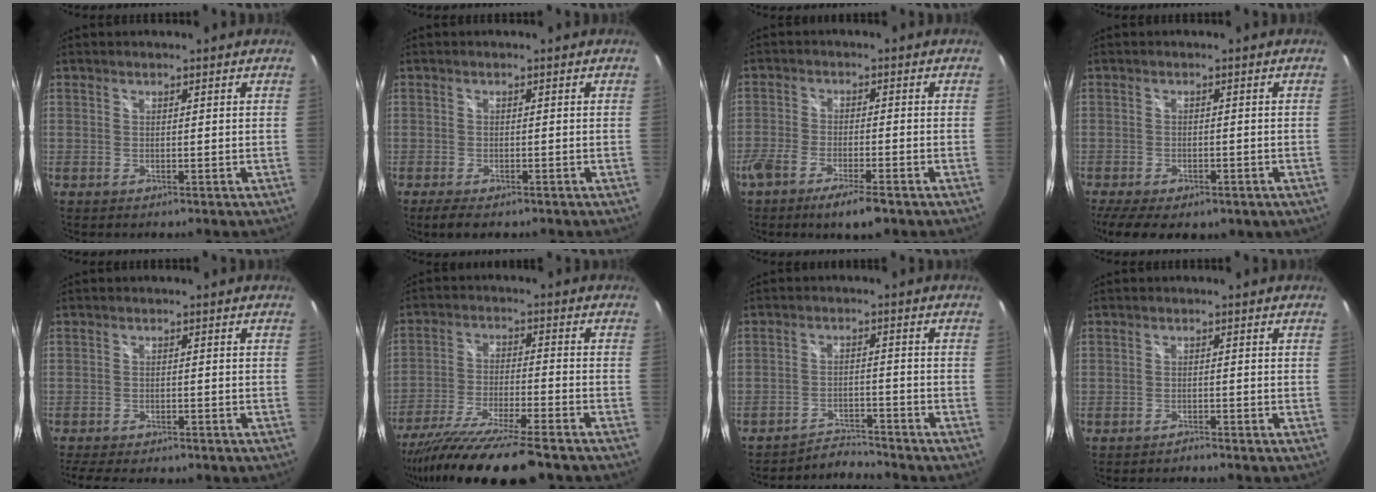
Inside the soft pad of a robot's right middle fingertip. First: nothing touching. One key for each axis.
{"total": 3.6, "fx": -2.6, "fy": 1.2, "fz": 2.2, "tx": -0.047, "ty": -0.017, "tz": -0.042}
{"total": 8.1, "fx": -5.7, "fy": 1.5, "fz": 5.5, "tx": -0.126, "ty": -0.023, "tz": -0.105}
{"total": 11.2, "fx": -7.0, "fy": 5.6, "fz": 6.7, "tx": -0.155, "ty": -0.035, "tz": -0.097}
{"total": 8.4, "fx": -7.0, "fy": 2.6, "fz": 3.9, "tx": -0.089, "ty": -0.022, "tz": -0.106}
{"total": 16.8, "fx": -14.1, "fy": 0.6, "fz": 9.0, "tx": -0.180, "ty": -0.045, "tz": -0.238}
{"total": 4.9, "fx": -4.8, "fy": -0.3, "fz": -0.7, "tx": 0.000, "ty": 0.013, "tz": -0.084}
{"total": 1.4, "fx": -1.4, "fy": 0.0, "fz": 0.1, "tx": -0.006, "ty": -0.002, "tz": -0.022}